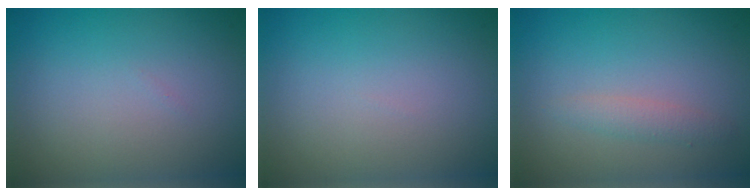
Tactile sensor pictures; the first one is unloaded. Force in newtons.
{"total": 0.0}
{"total": 1.4, "press": 1.4, "slide": 0.1}